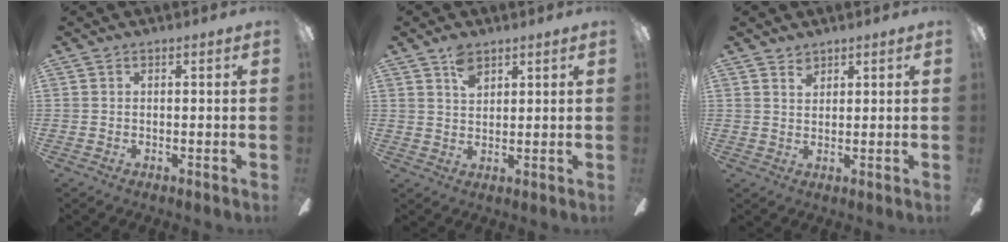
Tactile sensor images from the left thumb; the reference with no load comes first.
{"total": 4.5, "force": [2.9, 2.5, 2.3], "torque": [-0.036, -0.004, 0.051]}
{"total": 2.5, "force": [2.0, 1.3, 0.8], "torque": [-0.002, -0.009, 0.036]}